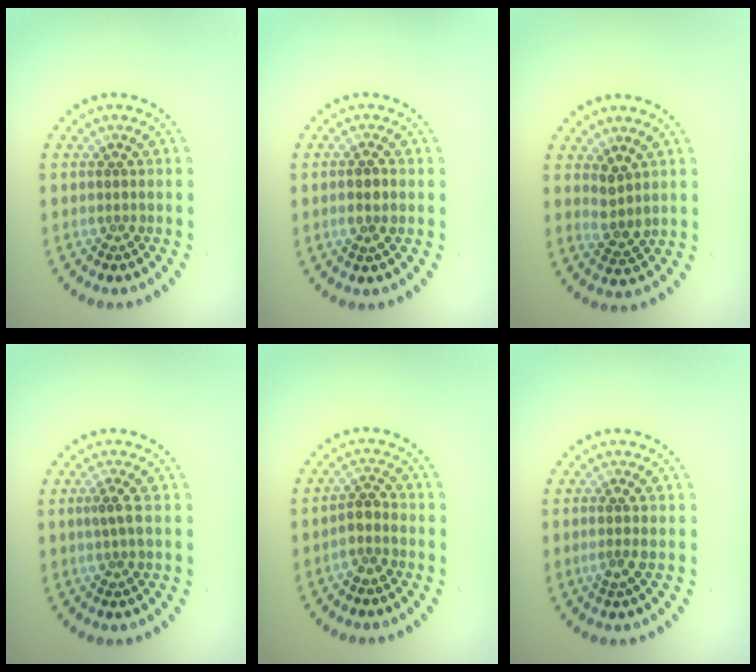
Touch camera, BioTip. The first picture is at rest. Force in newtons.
{"total": 1.3, "press": 1.2, "slide": 0.5}
{"total": 2.2, "press": 1.8, "slide": 1.3}
{"total": 1.4, "press": 1.2, "slide": 0.7}
{"total": 2.0, "press": 1.6, "slide": 1.3}
{"total": 1.4, "press": 1.1, "slide": 0.8}